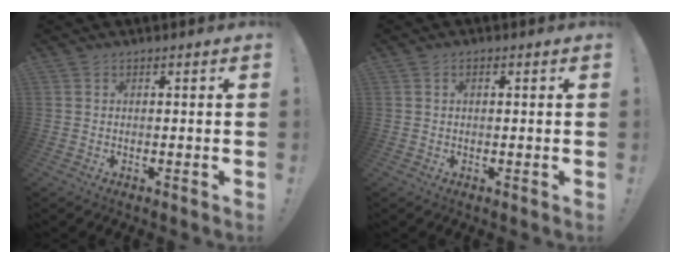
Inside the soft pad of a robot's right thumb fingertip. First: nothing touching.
{"total": 1.3, "force": [0.4, 0.7, 1.0], "torque": [-0.015, 0.002, 0.004]}